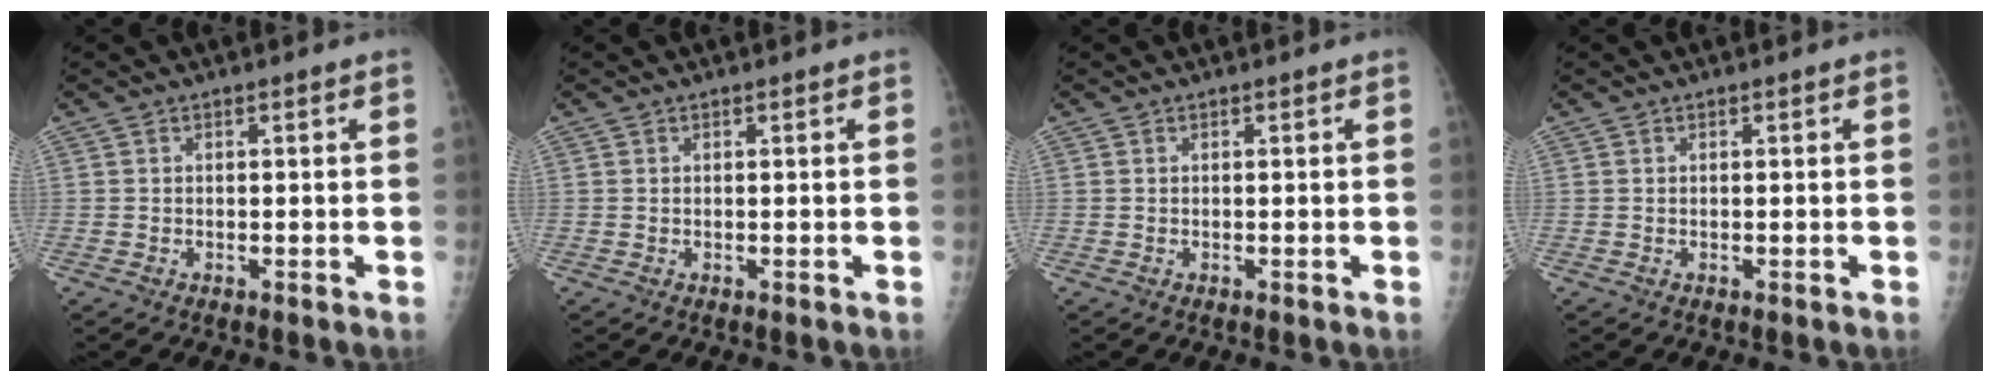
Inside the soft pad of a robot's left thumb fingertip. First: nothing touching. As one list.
[{"total": 0.0}, {"total": 0.0}, {"total": 0.0}]